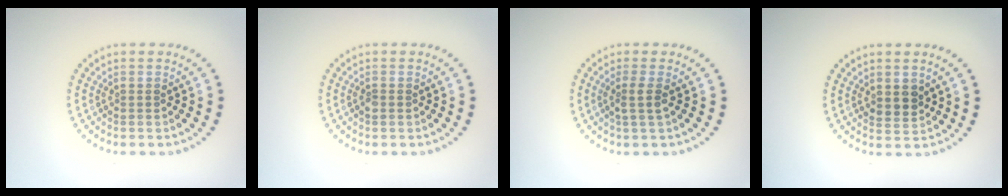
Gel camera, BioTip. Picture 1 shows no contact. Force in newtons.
{"total": 0.6, "press": 0.6, "slide": 0.2}
{"total": 1.6, "press": 1.3, "slide": 0.9}
{"total": 1.9, "press": 1.7, "slide": 0.7}